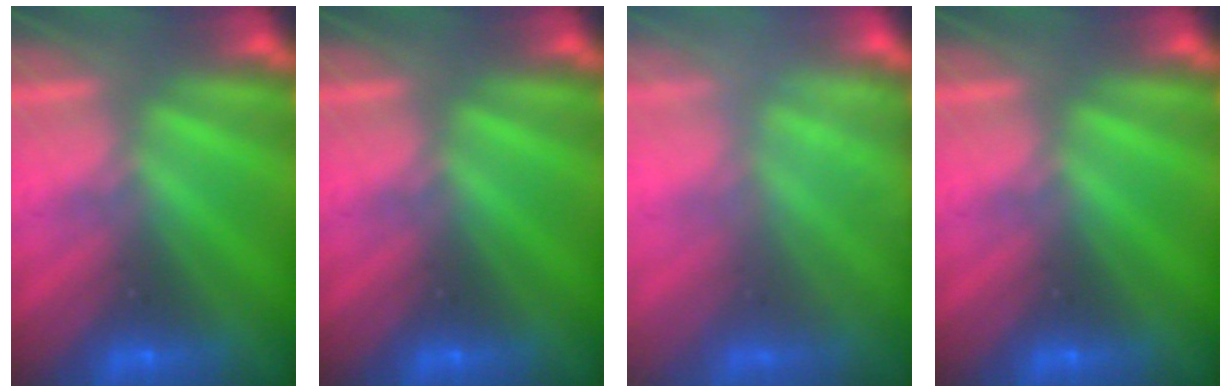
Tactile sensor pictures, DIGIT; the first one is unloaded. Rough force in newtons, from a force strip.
{"total": 0.0}
{"total": 2.4}
{"total": 0.0}